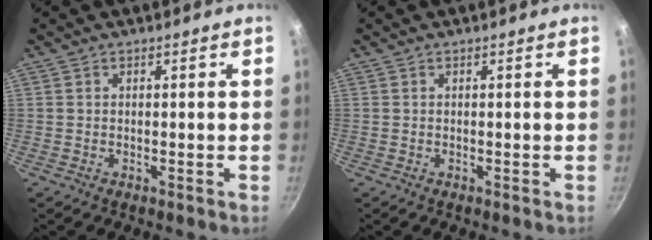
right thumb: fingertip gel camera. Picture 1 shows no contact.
{"total": 0.0}